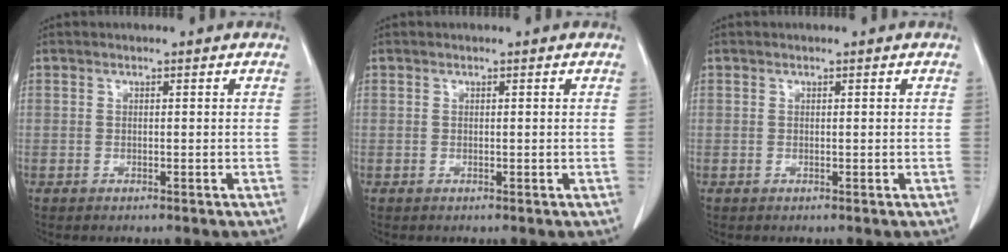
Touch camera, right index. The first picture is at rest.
{"total": 0.0}
{"total": 0.0}